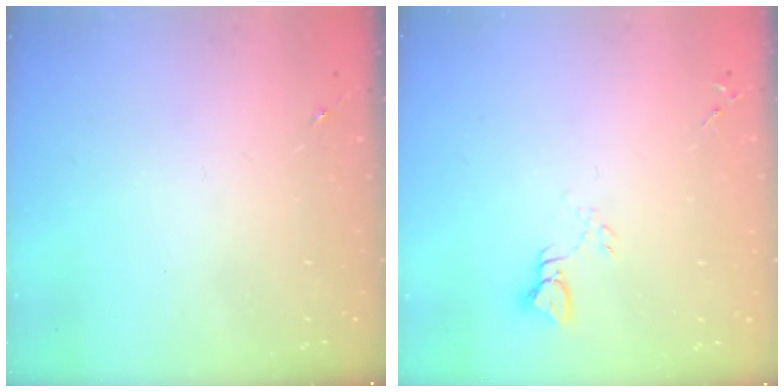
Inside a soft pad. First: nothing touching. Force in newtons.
{"total": 2.8, "press": 2.8, "slide": 0.2}